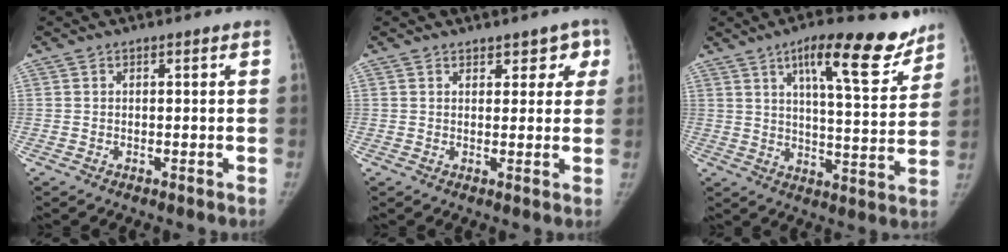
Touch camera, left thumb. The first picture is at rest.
{"total": 4.1, "force": [2.4, 2.8, 1.8], "torque": [0.027, -0.006, 0.025]}
{"total": 15.6, "force": [10.1, 4.6, 10.9], "torque": [-0.117, -0.049, 0.149]}